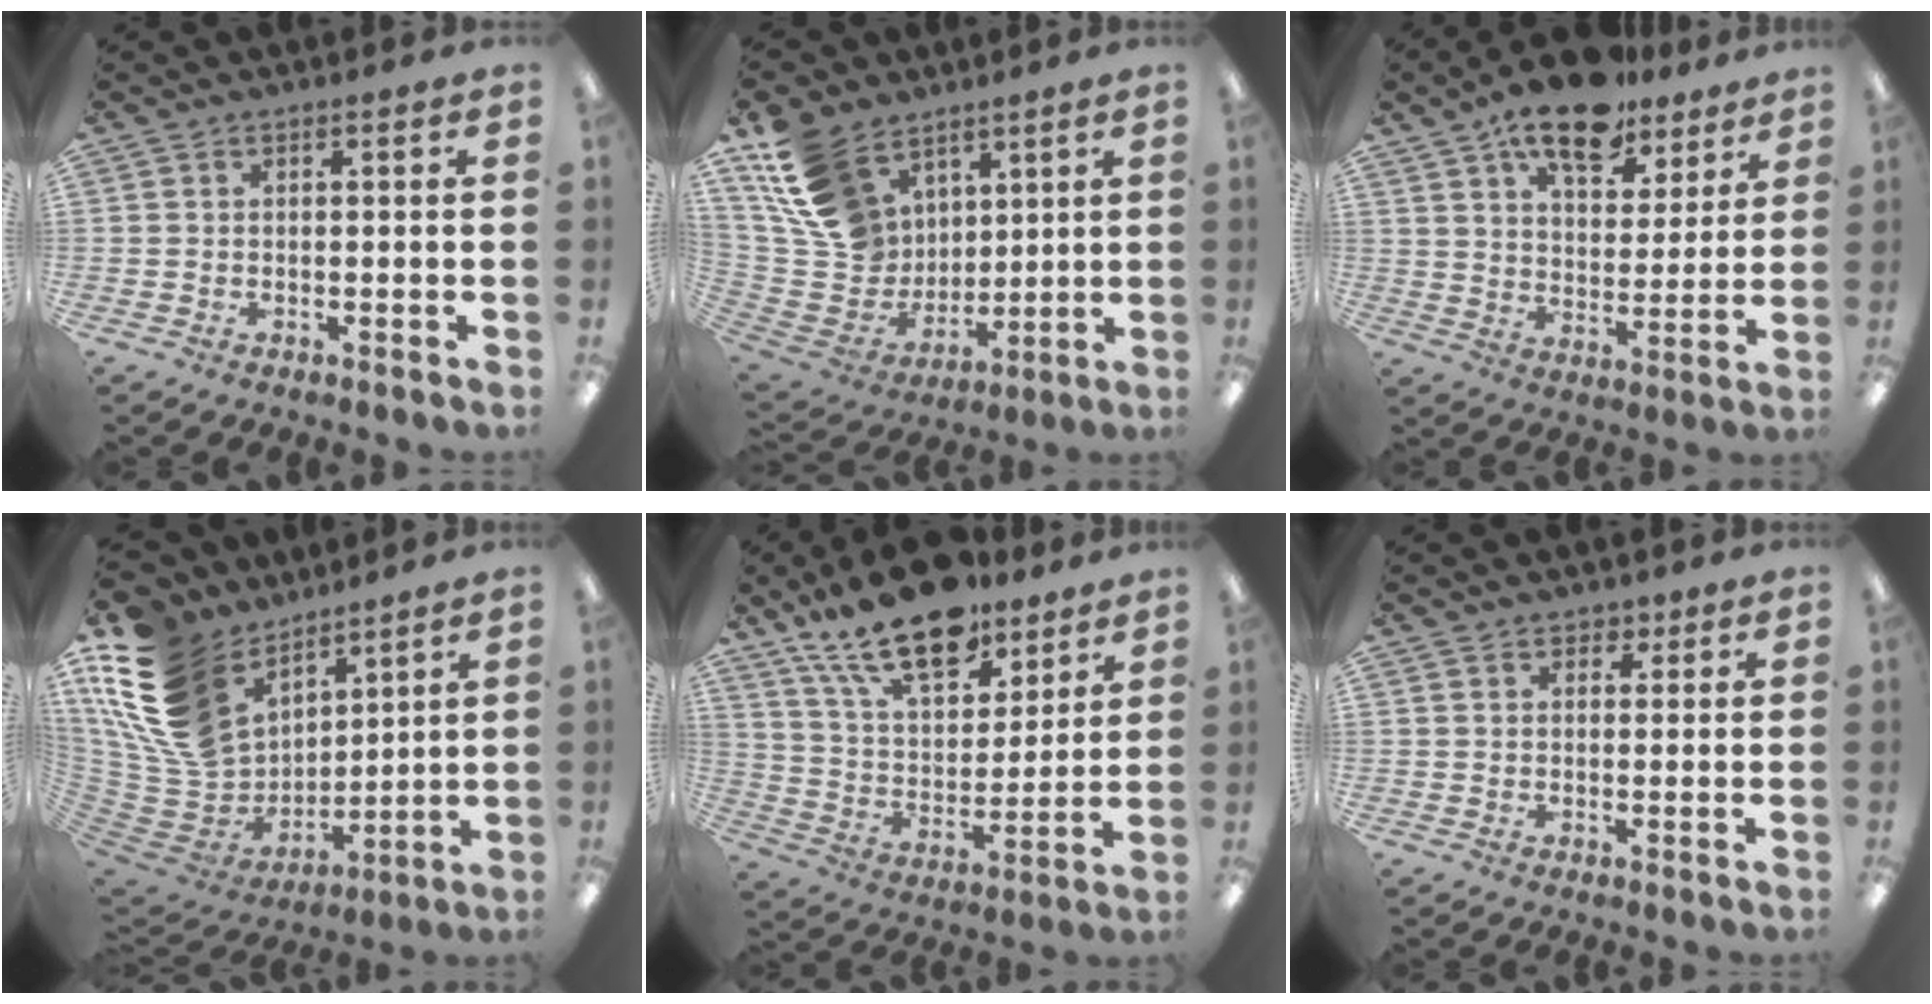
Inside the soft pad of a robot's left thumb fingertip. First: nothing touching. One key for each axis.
{"total": 18.3, "fx": 11.0, "fy": 12.3, "fz": 7.9, "tx": -0.199, "ty": -0.051, "tz": 0.216}
{"total": 15.7, "fx": 11.8, "fy": 6.8, "fz": 7.7, "tx": -0.125, "ty": -0.064, "tz": 0.206}
{"total": 22.5, "fx": 11.4, "fy": 15.0, "fz": 12.3, "tx": -0.280, "ty": -0.059, "tz": 0.216}
{"total": 19.8, "fx": 14.5, "fy": 8.5, "fz": 10.5, "tx": -0.186, "ty": -0.078, "tz": 0.256}
{"total": 2.7, "fx": 1.4, "fy": 2.1, "fz": 0.9, "tx": -0.003, "ty": -0.003, "tz": 0.024}